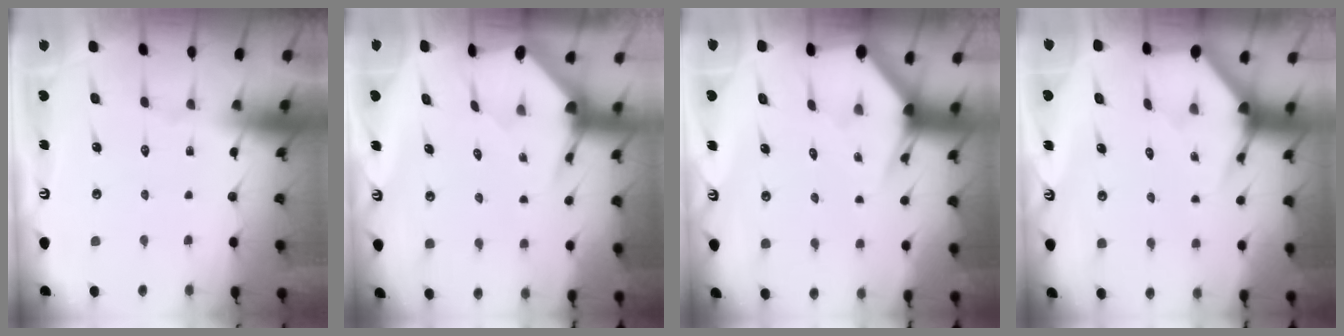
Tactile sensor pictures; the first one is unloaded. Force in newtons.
{"total": 3.4, "press": 3.3, "slide": 0.4}
{"total": 2.9, "press": 2.9, "slide": 0.2}
{"total": 3.6, "press": 3.6, "slide": 0.1}